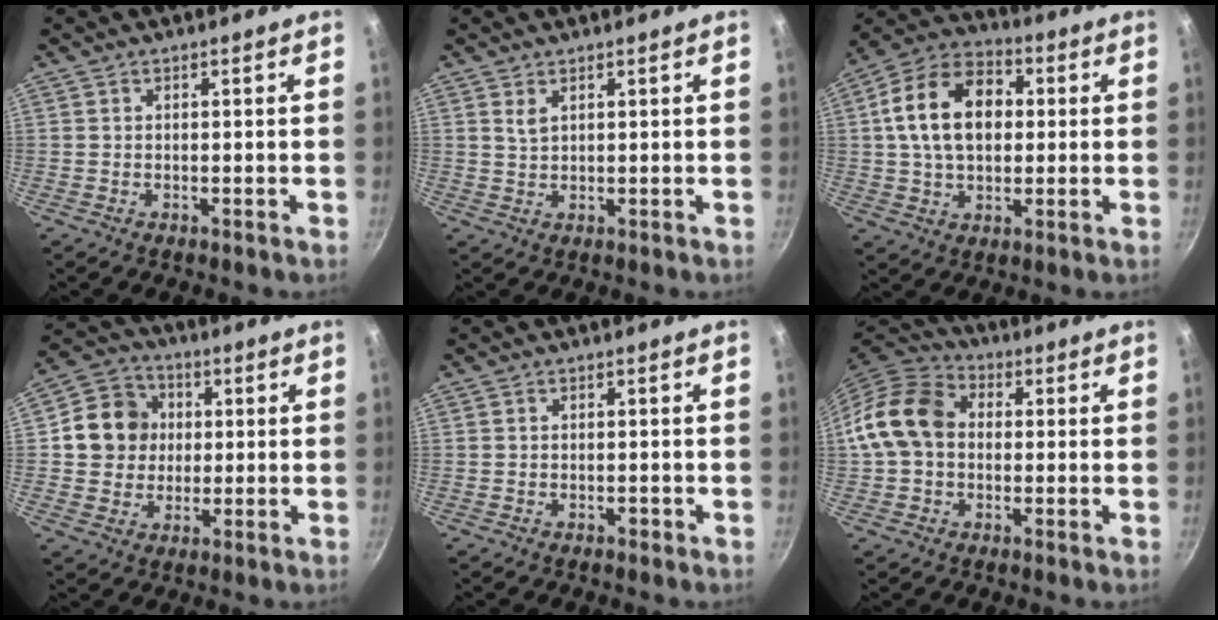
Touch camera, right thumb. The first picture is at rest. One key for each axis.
{"total": 1.9, "fx": 1.0, "fy": 1.0, "fz": 1.3, "tx": -0.023, "ty": -0.006, "tz": 0.022}
{"total": 16.5, "fx": 2.2, "fy": 11.3, "fz": 11.8, "tx": -0.174, "ty": 0.024, "tz": 0.023}
{"total": 10.9, "fx": 1.1, "fy": 10.0, "fz": 4.2, "tx": -0.037, "ty": 0.017, "tz": 0.009}
{"total": 0.7, "fx": -0.5, "fy": 0.4, "fz": 0.3, "tx": -0.003, "ty": 0.005, "tz": -0.004}
{"total": 12.5, "fx": 0.3, "fy": 9.7, "fz": 7.8, "tx": -0.116, "ty": 0.028, "tz": -0.011}